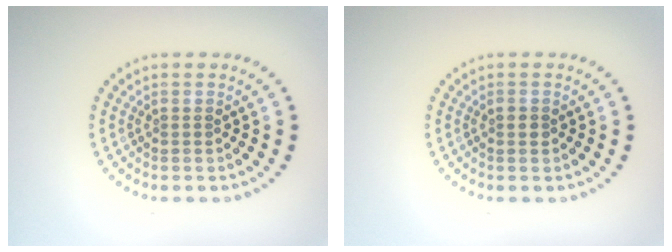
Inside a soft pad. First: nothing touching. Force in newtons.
{"total": 0.9, "press": 0.9, "slide": 0.1}